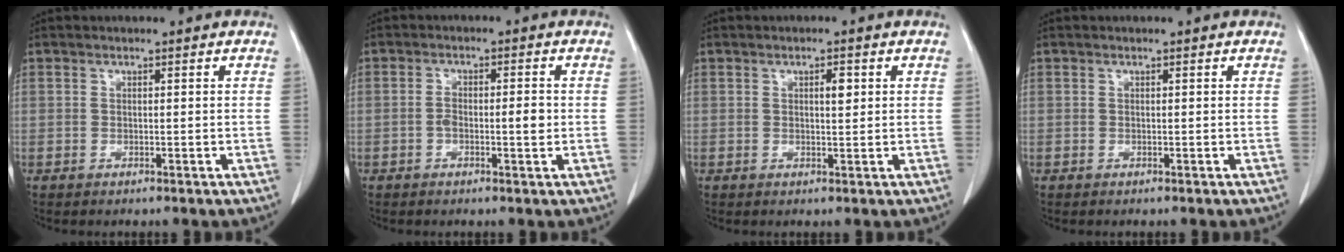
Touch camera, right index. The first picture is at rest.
{"total": 3.5, "force": [-0.6, 1.1, 3.3], "torque": [-0.058, 0.006, -0.008]}
{"total": 1.8, "force": [0.6, 0.5, 1.6], "torque": [-0.025, 0.000, 0.009]}
{"total": 0.0}